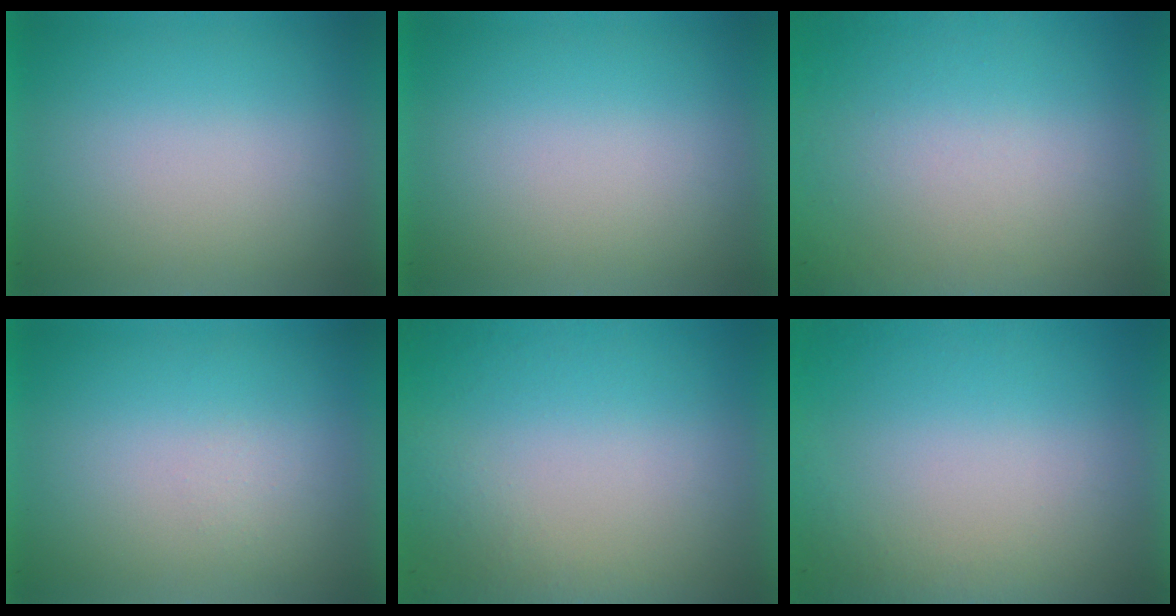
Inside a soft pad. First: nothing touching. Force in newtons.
{"total": 0.0}
{"total": 5.4}
{"total": 1.2}
{"total": 8.4}
{"total": 2.8}